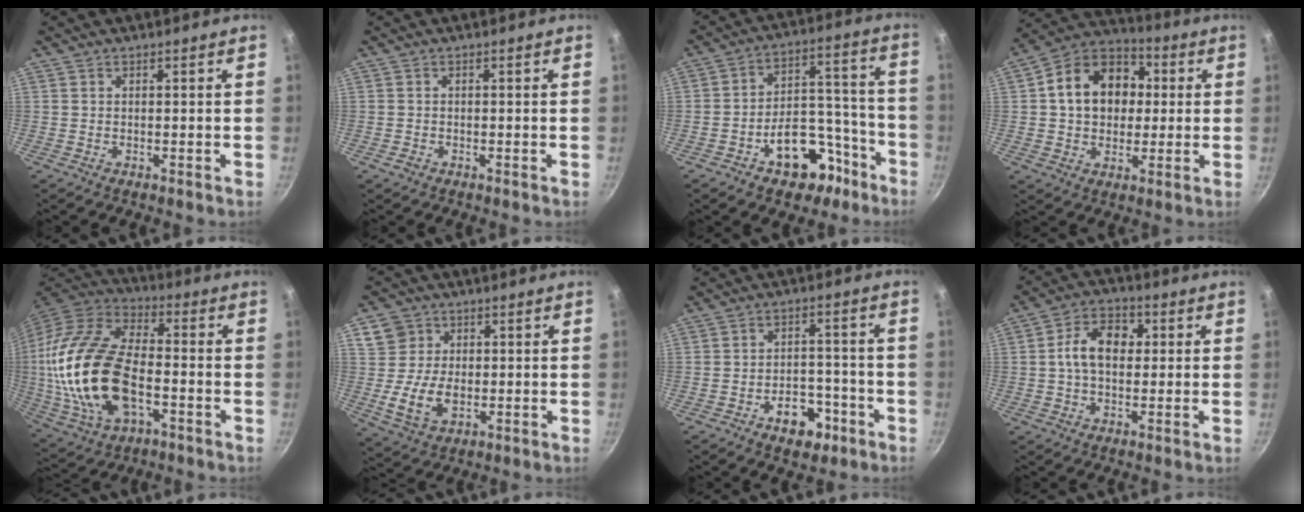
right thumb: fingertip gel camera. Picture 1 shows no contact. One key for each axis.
{"total": 0.9, "fx": -0.6, "fy": 0.6, "fz": 0.2, "tx": -0.004, "ty": 0.001, "tz": -0.009}
{"total": 15.1, "fx": -8.5, "fy": 9.2, "fz": 8.4, "tx": -0.070, "ty": 0.084, "tz": -0.112}
{"total": 16.1, "fx": 2.2, "fy": 12.5, "fz": 9.9, "tx": -0.134, "ty": 0.029, "tz": 0.021}
{"total": 24.9, "fx": -3.3, "fy": 14.0, "fz": 20.3, "tx": -0.406, "ty": 0.023, "tz": -0.062}
{"total": 9.0, "fx": -0.1, "fy": 7.6, "fz": 4.9, "tx": -0.064, "ty": -0.010, "tz": -0.004}
{"total": 8.5, "fx": -4.5, "fy": 5.3, "fz": 4.9, "tx": -0.039, "ty": 0.035, "tz": -0.061}
{"total": 9.3, "fx": 0.9, "fy": 6.5, "fz": 6.6, "tx": -0.084, "ty": 0.019, "tz": 0.001}